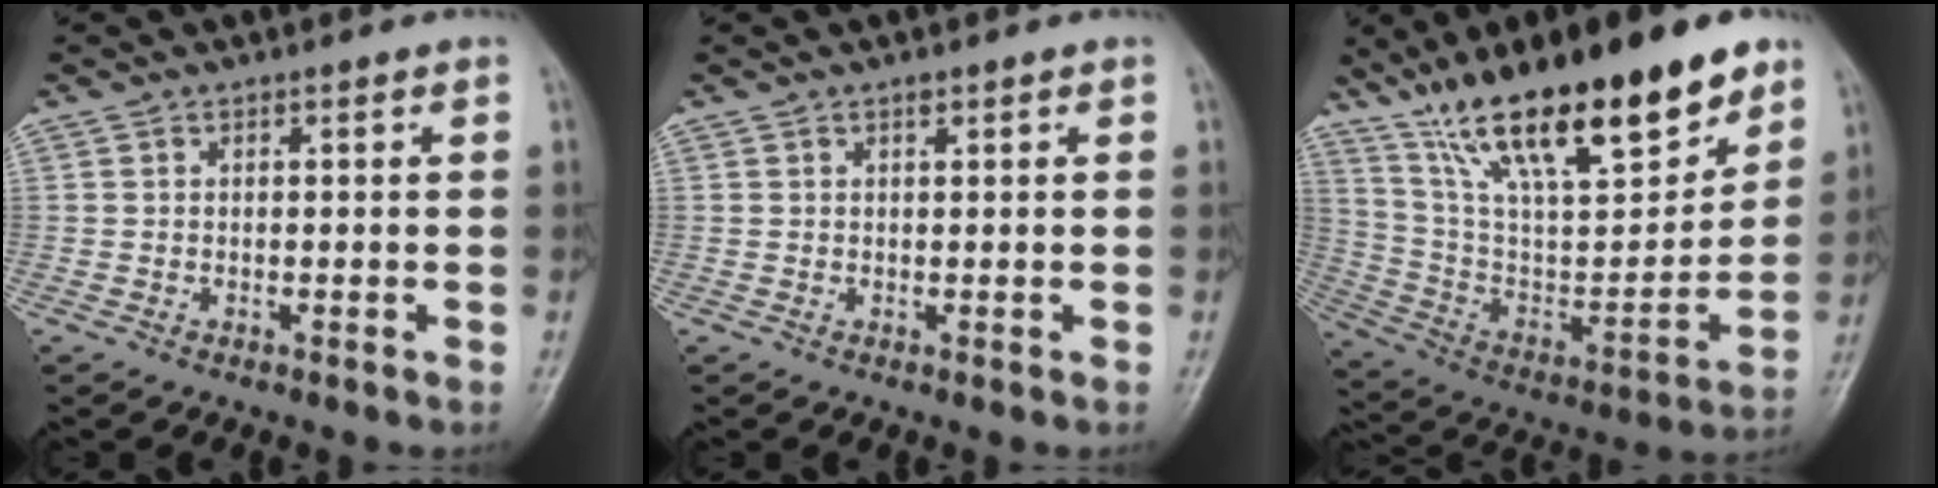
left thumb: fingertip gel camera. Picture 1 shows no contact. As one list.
[{"total": 0.8, "force": [0.5, 0.3, 0.5], "torque": [-0.008, -0.002, 0.008]}, {"total": 29.5, "force": [18.9, 9.5, 20.5], "torque": [-0.307, -0.045, 0.325]}]